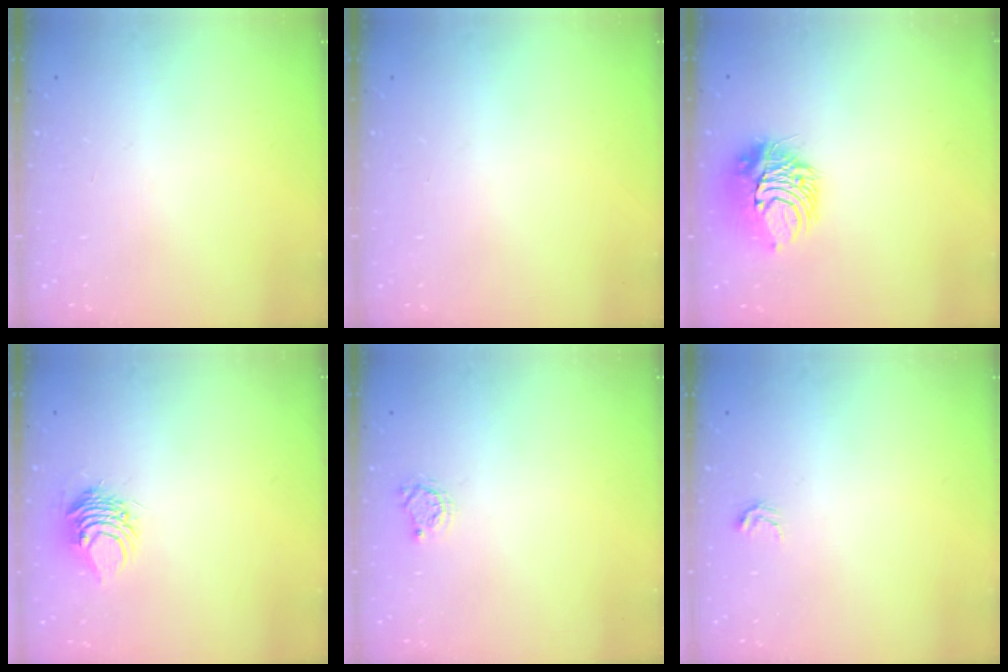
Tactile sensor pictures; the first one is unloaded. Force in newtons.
{"total": 0.0}
{"total": 11.3, "press": 11.2, "slide": 0.6}
{"total": 6.8, "press": 6.7, "slide": 0.7}
{"total": 2.9, "press": 2.9, "slide": 0.4}
{"total": 2.7, "press": 2.7, "slide": 0.4}